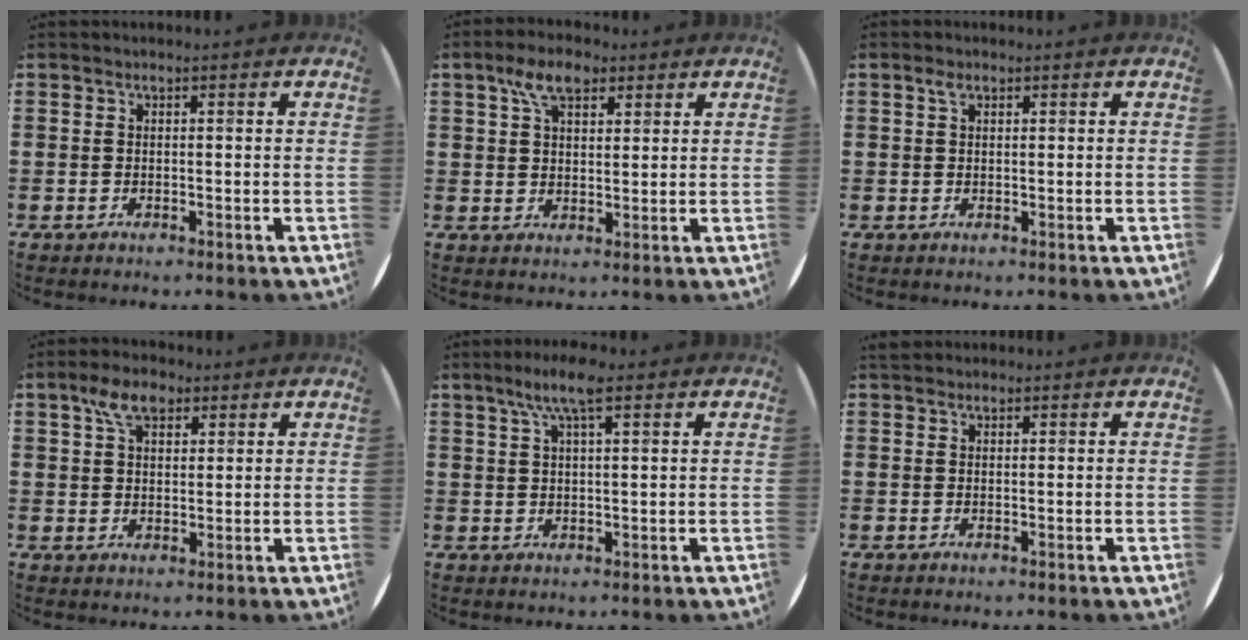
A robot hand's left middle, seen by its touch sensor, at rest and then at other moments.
{"total": 5.9, "force": [3.7, 3.0, 3.4], "torque": [-0.061, 0.005, 0.066]}
{"total": 1.3, "force": [0.8, 0.8, 0.7], "torque": [-0.008, 0.001, 0.013]}
{"total": 5.4, "force": [3.3, 2.9, 3.1], "torque": [-0.053, 0.005, 0.058]}
{"total": 5.5, "force": [3.4, 1.1, 4.2], "torque": [-0.090, 0.009, 0.059]}
{"total": 0.7, "force": [0.6, 0.3, 0.0], "torque": [-0.002, 0.002, 0.013]}